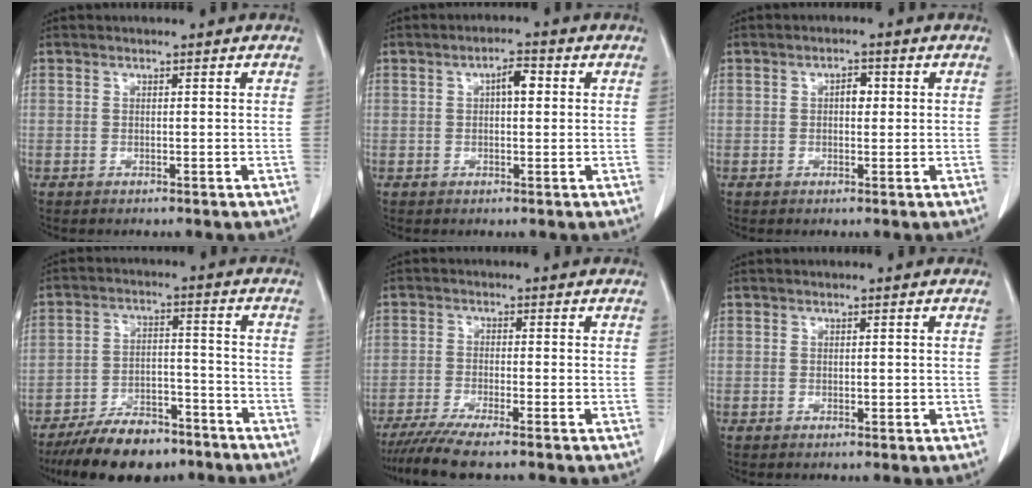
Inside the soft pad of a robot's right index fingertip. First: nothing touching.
{"total": 3.2, "force": [0.7, 1.1, 2.9], "torque": [-0.048, 0.009, 0.009]}
{"total": 2.1, "force": [0.3, 1.2, 1.7], "torque": [-0.024, 0.007, 0.002]}
{"total": 12.3, "force": [-9.8, 4.8, 5.6], "torque": [-0.088, 0.008, -0.161]}
{"total": 6.4, "force": [-5.3, -0.6, 3.5], "torque": [-0.053, -0.017, -0.090]}
{"total": 0.7, "force": [0.1, 0.5, 0.5], "torque": [-0.002, 0.001, 0.004]}